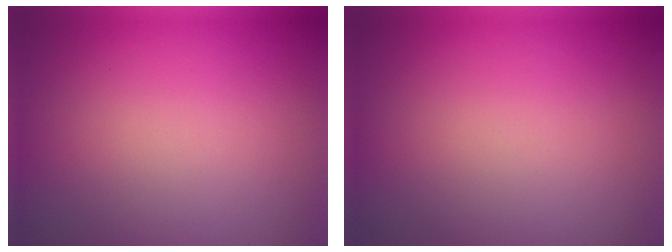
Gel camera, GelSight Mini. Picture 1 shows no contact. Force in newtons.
{"total": 0.0}